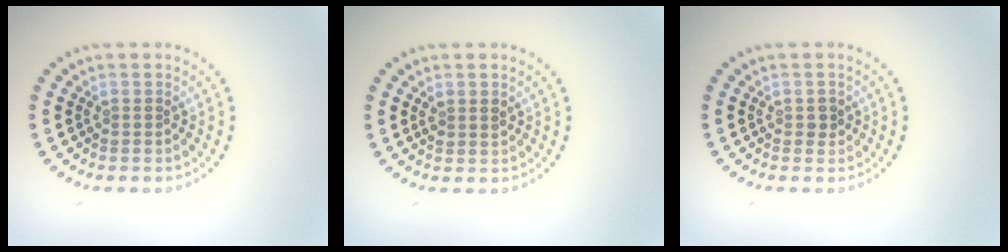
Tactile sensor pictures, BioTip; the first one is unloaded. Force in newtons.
{"total": 1.1, "press": 1.0, "slide": 0.4}
{"total": 0.9, "press": 0.9, "slide": 0.2}